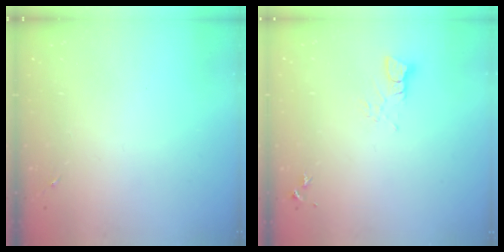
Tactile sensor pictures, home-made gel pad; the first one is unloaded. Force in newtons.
{"total": 3.2, "press": 3.2, "slide": 0.3}